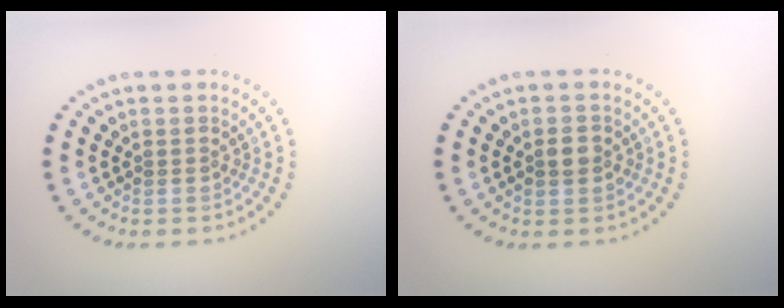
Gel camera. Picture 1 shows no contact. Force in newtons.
{"total": 2.2, "press": 2.2, "slide": 0.2}